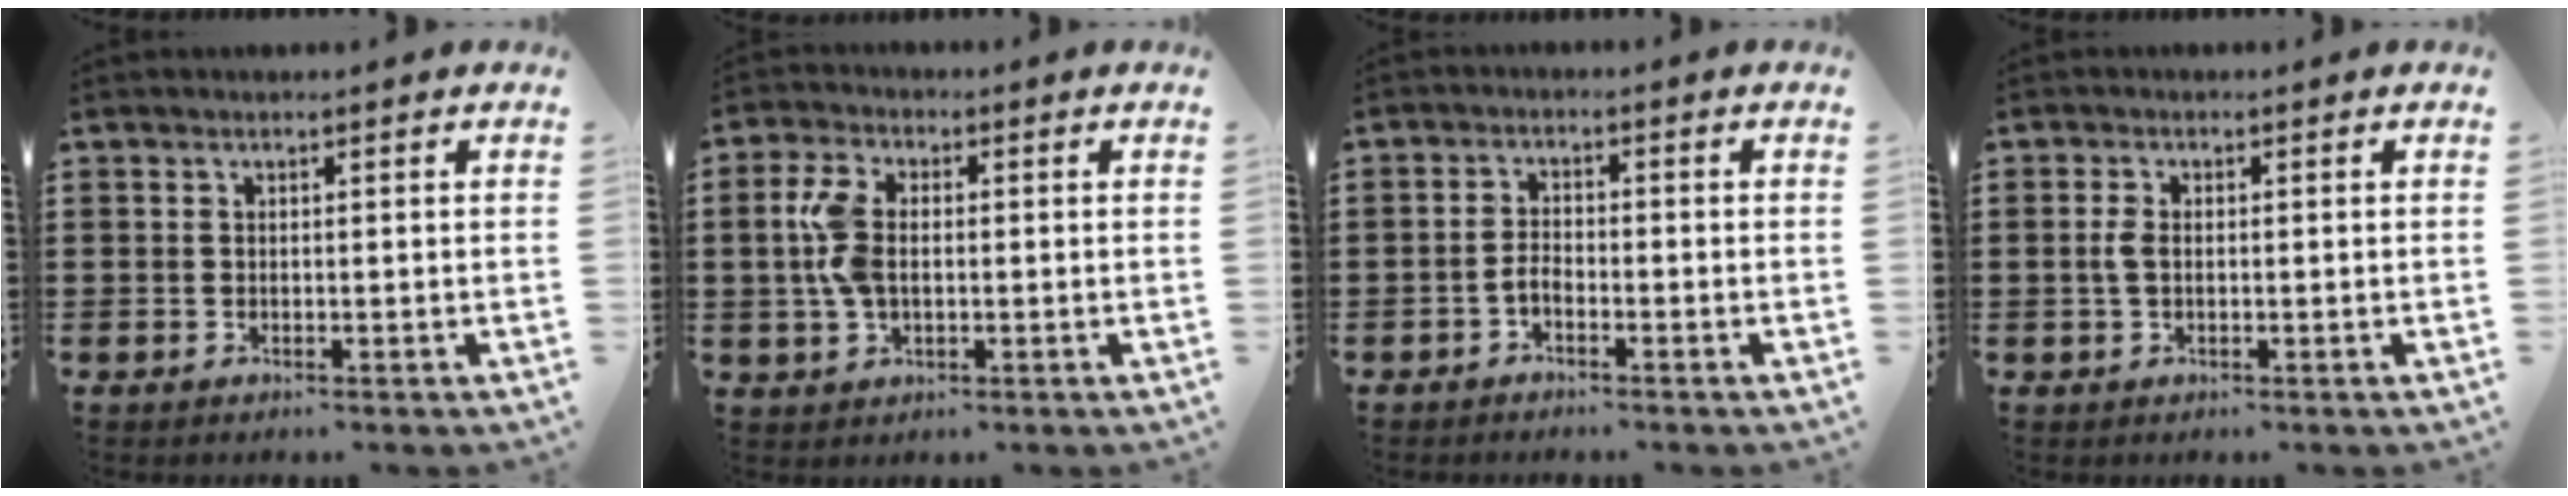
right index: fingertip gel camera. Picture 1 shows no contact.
{"total": 6.5, "force": [0.3, 3.7, 5.3], "torque": [-0.134, 0.004, -0.003]}
{"total": 2.0, "force": [-1.4, 0.8, 1.3], "torque": [-0.035, 0.002, -0.030]}
{"total": 2.2, "force": [0.0, 1.2, 1.9], "torque": [-0.047, 0.002, -0.004]}